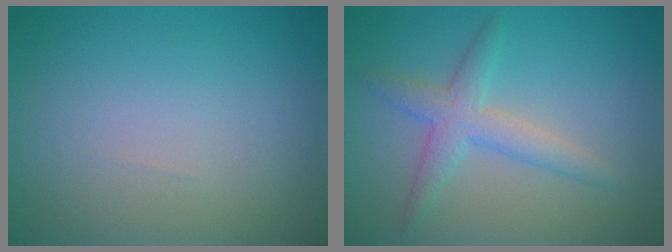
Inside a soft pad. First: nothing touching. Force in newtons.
{"total": 3.1, "press": 3.1, "slide": 0.1}